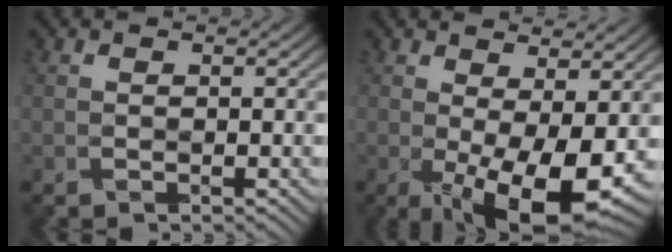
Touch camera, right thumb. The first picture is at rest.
{"total": 10.4, "force": [-1.4, 3.7, 9.6], "torque": [-0.142, -0.002, -0.021]}